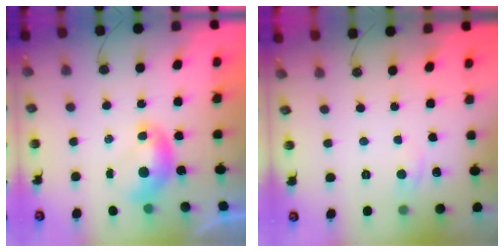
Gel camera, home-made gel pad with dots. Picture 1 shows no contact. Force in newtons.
{"total": 1.1, "press": 0.9, "slide": 0.6}